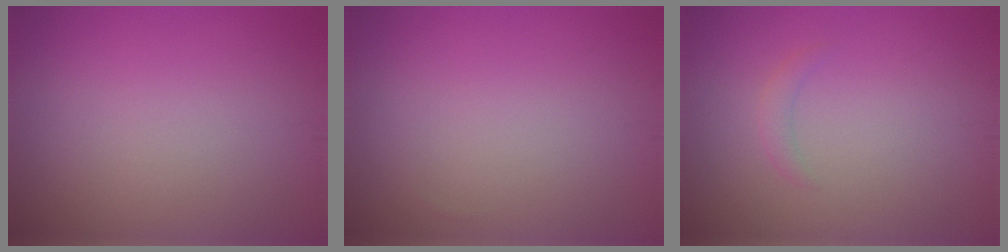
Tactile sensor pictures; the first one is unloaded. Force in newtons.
{"total": 0.0}
{"total": 1.0, "press": 1.0, "slide": 0.1}